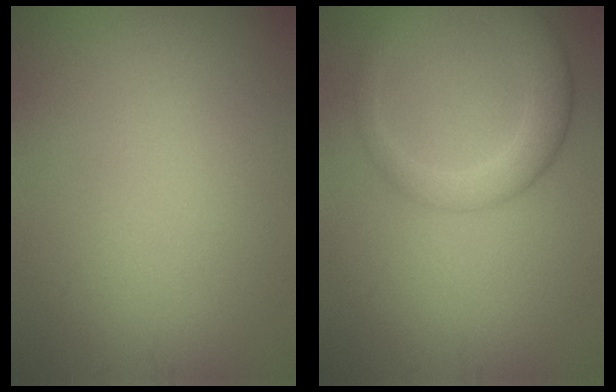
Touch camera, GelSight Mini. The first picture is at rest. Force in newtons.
{"total": 4.0, "press": 4.0, "slide": 0.2}